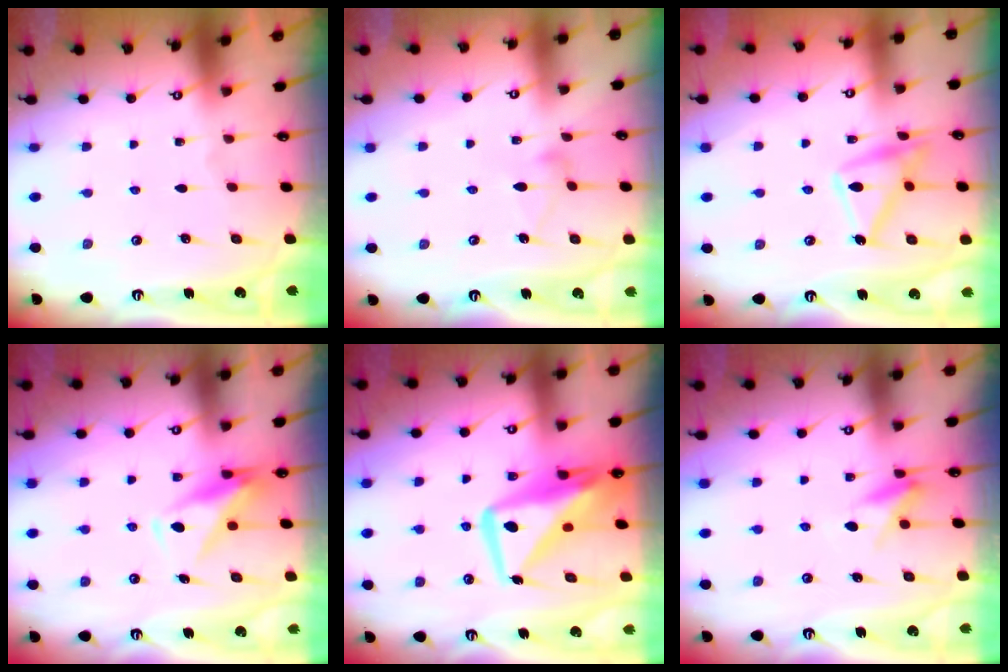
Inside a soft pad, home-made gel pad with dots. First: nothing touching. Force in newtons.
{"total": 7.2, "press": 7.2, "slide": 0.4}
{"total": 15.1, "press": 15.0, "slide": 1.0}
{"total": 10.0, "press": 10.0, "slide": 1.0}
{"total": 13.6, "press": 13.5, "slide": 1.4}
{"total": 5.9, "press": 5.8, "slide": 1.2}